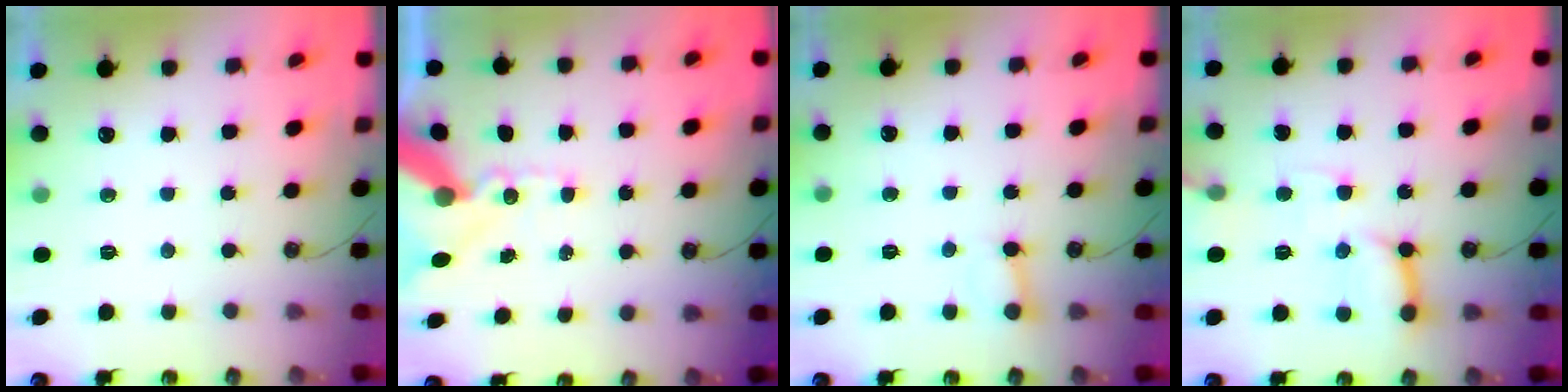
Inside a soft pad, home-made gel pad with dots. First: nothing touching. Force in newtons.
{"total": 15.2, "press": 15.0, "slide": 1.9}
{"total": 2.7, "press": 2.7, "slide": 0.1}
{"total": 12.2, "press": 12.2, "slide": 1.1}